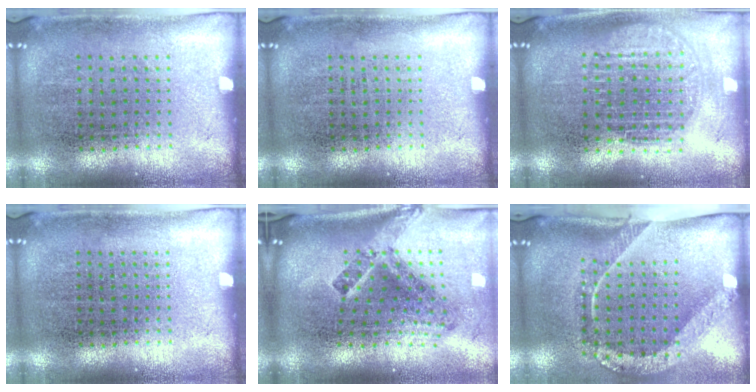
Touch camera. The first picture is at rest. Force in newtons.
{"total": 0.0}
{"total": 1.8, "press": 1.6, "slide": 0.9}
{"total": 0.0}
{"total": 2.9, "press": 1.7, "slide": 2.3}
{"total": 2.4, "press": 1.6, "slide": 1.8}